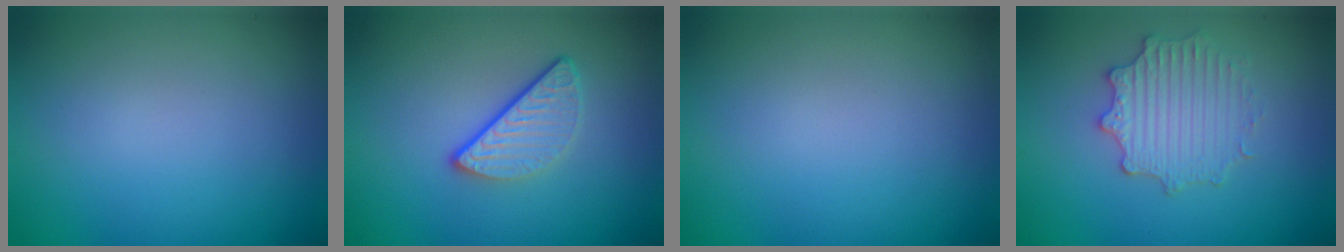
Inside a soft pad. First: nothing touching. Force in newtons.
{"total": 3.2, "press": 2.5, "slide": 2.1}
{"total": 0.0}
{"total": 3.0, "press": 2.9, "slide": 0.8}